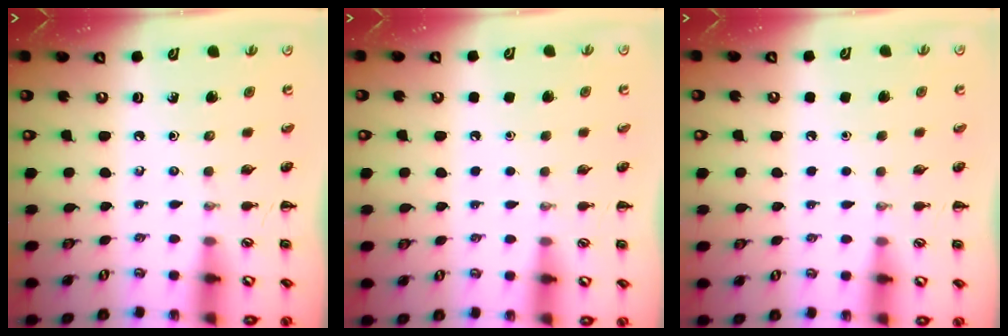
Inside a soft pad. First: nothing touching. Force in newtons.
{"total": 1.8, "press": 1.8, "slide": 0.1}
{"total": 1.5, "press": 1.5, "slide": 0.1}